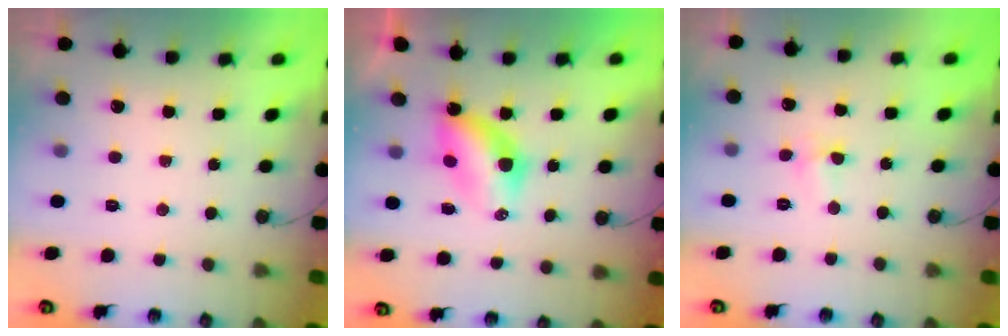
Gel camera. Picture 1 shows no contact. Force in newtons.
{"total": 7.4, "press": 7.3, "slide": 0.8}
{"total": 4.9, "press": 4.8, "slide": 0.7}